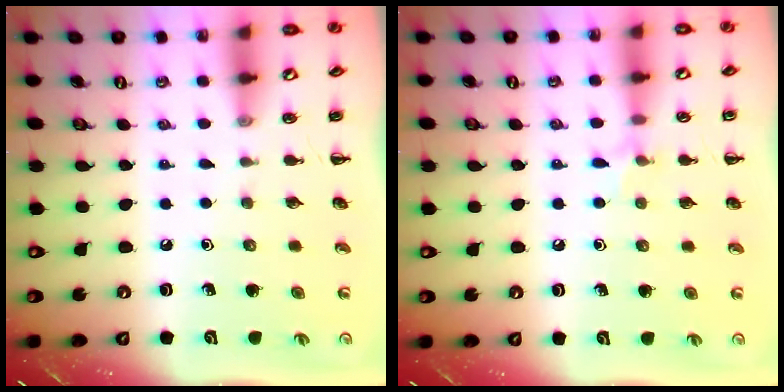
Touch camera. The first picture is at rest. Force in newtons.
{"total": 5.5, "press": 5.2, "slide": 1.6}